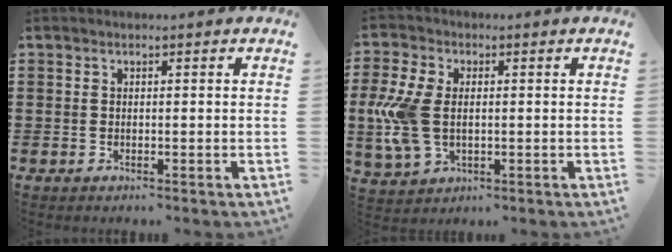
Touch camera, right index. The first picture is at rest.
{"total": 8.5, "force": [-0.2, 5.2, 6.6], "torque": [-0.181, -0.003, -0.013]}